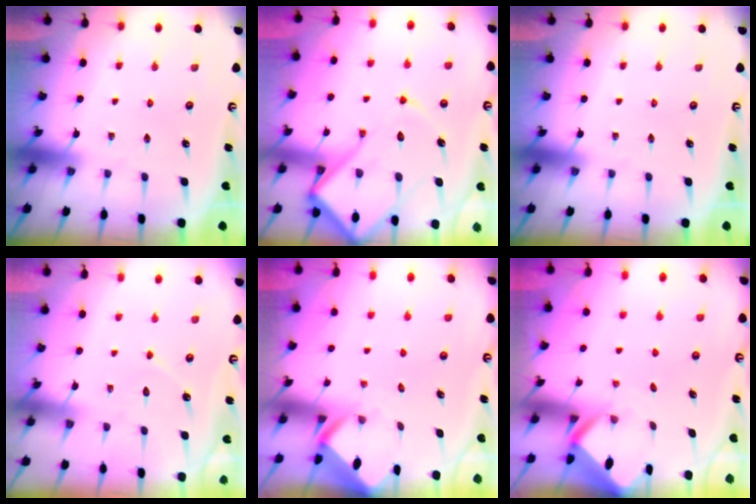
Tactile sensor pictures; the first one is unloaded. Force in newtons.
{"total": 16.3, "press": 16.2, "slide": 1.7}
{"total": 0.0}
{"total": 4.0, "press": 3.9, "slide": 0.5}
{"total": 2.5, "press": 2.4, "slide": 0.3}
{"total": 2.4, "press": 2.4, "slide": 0.1}